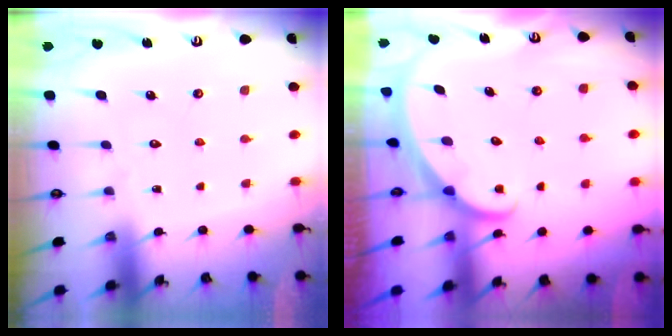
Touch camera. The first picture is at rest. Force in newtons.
{"total": 2.0, "press": 2.0, "slide": 0.1}